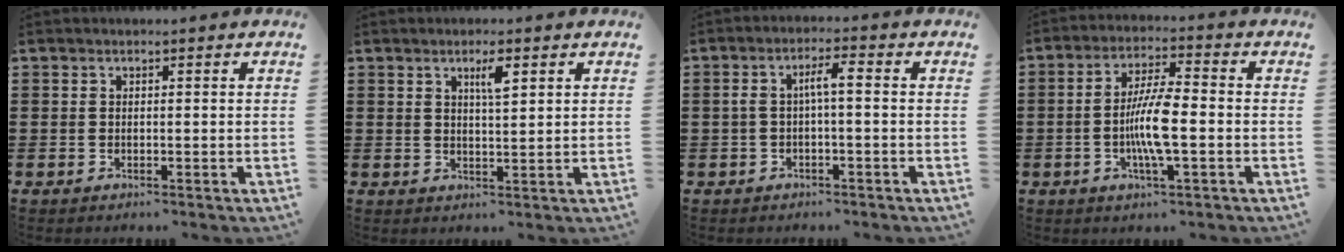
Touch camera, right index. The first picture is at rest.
{"total": 3.2, "force": [1.6, 0.6, 2.7], "torque": [-0.048, 0.002, 0.023]}
{"total": 3.6, "force": [-0.1, 0.7, 3.6], "torque": [-0.076, 0.007, -0.009]}
{"total": 7.9, "force": [-1.6, 1.6, 7.6], "torque": [-0.149, -0.006, -0.034]}